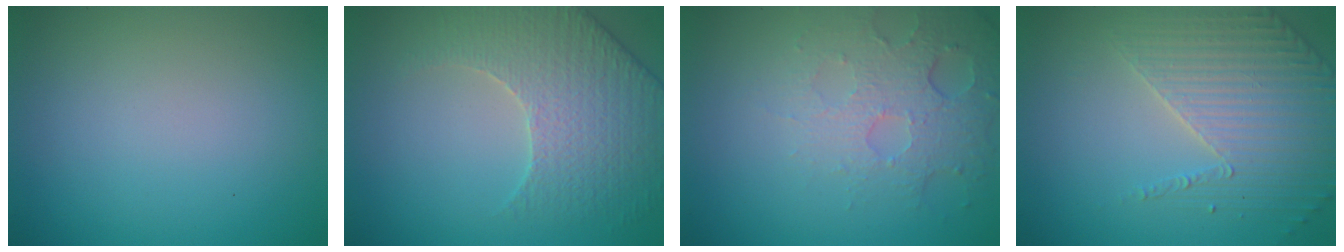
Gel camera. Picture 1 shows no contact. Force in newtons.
{"total": 4.4, "press": 4.3, "slide": 1.1}
{"total": 4.9, "press": 3.2, "slide": 3.6}
{"total": 3.8, "press": 3.6, "slide": 1.1}